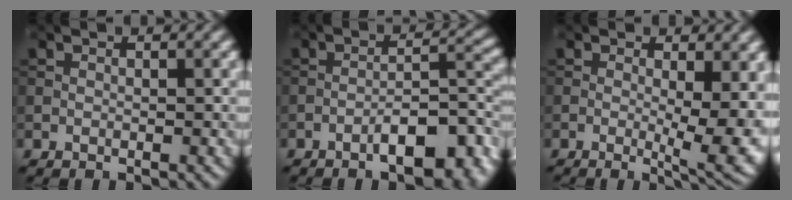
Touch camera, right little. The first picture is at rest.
{"total": 8.0, "force": [-4.4, 2.5, 6.2], "torque": [-0.081, 0.009, -0.065]}
{"total": 7.1, "force": [-0.4, 2.1, 6.7], "torque": [-0.089, -0.014, -0.003]}